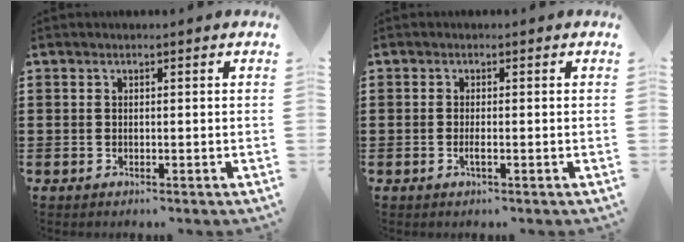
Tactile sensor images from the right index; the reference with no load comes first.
{"total": 1.2, "force": [-0.5, 0.0, 1.0], "torque": [-0.025, -0.006, -0.011]}